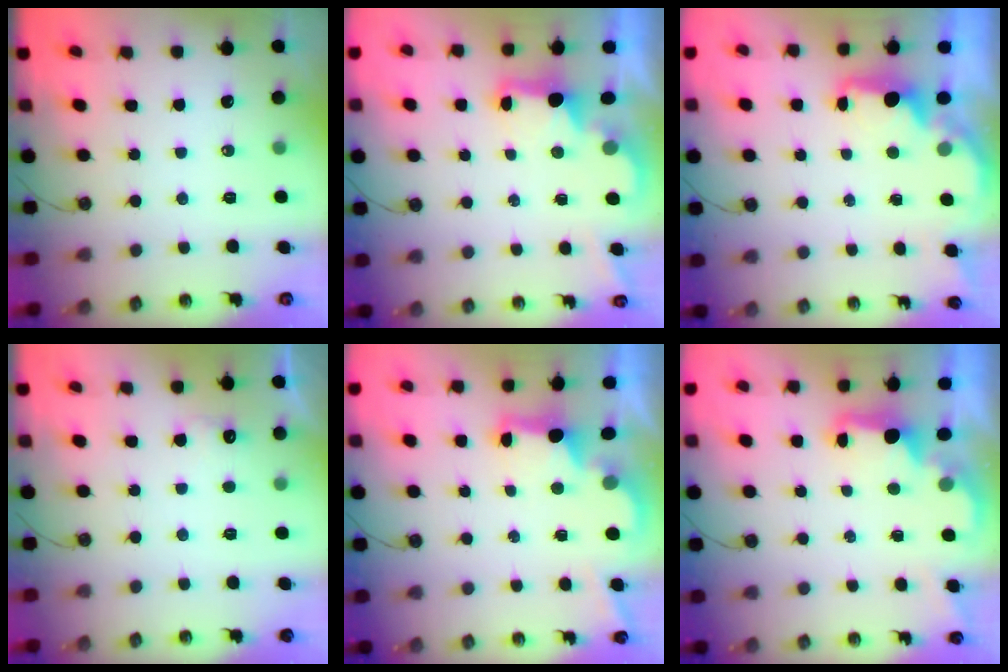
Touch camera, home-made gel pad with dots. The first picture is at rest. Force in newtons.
{"total": 2.3, "press": 2.2, "slide": 0.8}
{"total": 2.3, "press": 2.2, "slide": 0.8}
{"total": 4.5, "press": 4.4, "slide": 1.1}
{"total": 2.6, "press": 2.5, "slide": 0.9}
{"total": 2.4, "press": 2.3, "slide": 0.8}